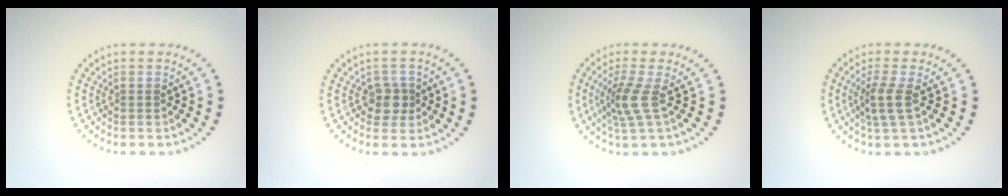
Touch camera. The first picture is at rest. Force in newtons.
{"total": 2.1, "press": 1.7, "slide": 1.1}
{"total": 2.8, "press": 2.0, "slide": 2.0}
{"total": 2.4, "press": 1.8, "slide": 1.5}